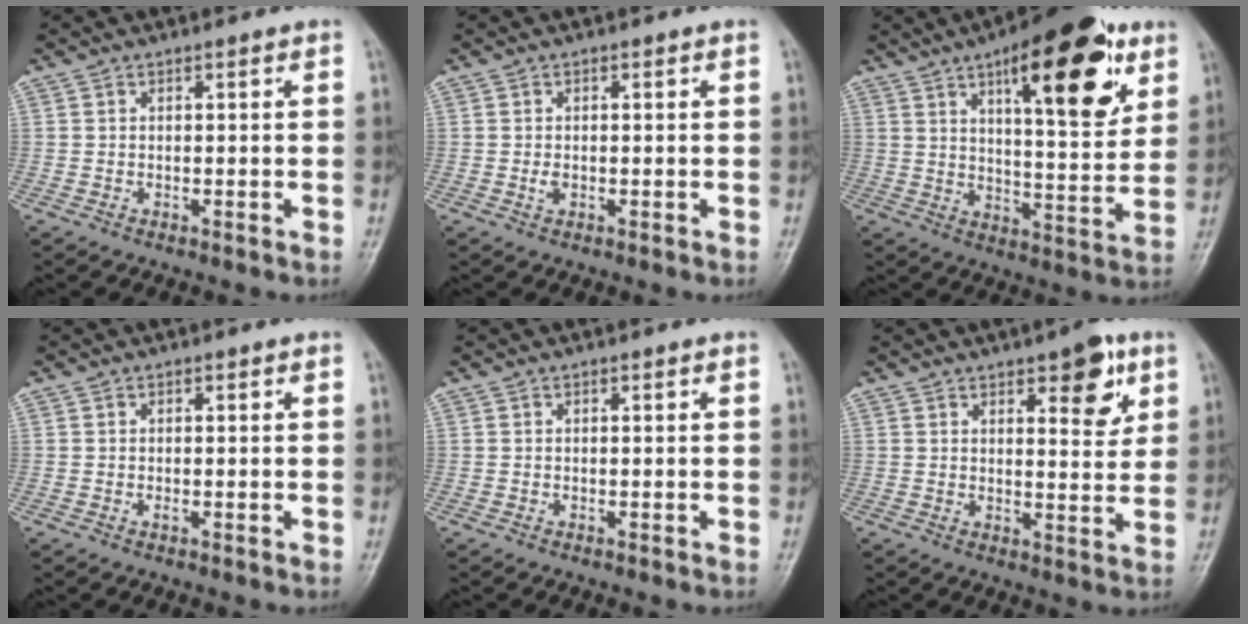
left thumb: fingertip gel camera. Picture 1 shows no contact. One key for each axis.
{"total": 1.4, "fx": -0.2, "fy": 0.9, "fz": 1.0, "tx": -0.017, "ty": -0.002, "tz": -0.005}
{"total": 20.7, "fx": 10.1, "fy": 7.2, "fz": 16.6, "tx": -0.201, "ty": -0.035, "tz": 0.146}
{"total": 0.6, "fx": 0.0, "fy": 0.3, "fz": 0.5, "tx": -0.009, "ty": -0.001, "tz": 0.001}
{"total": 0.0}
{"total": 8.3, "fx": 4.2, "fy": 3.3, "fz": 6.3, "tx": -0.059, "ty": -0.021, "tz": 0.053}